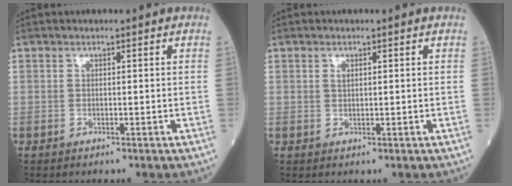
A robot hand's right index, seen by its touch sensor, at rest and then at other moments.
{"total": 0.8, "force": [0.3, 0.4, 0.6], "torque": [-0.012, 0.000, 0.005]}